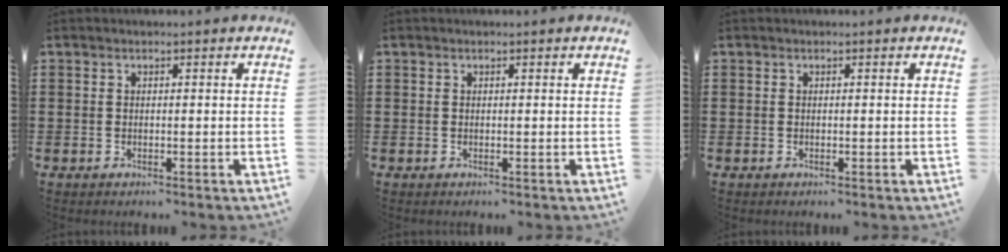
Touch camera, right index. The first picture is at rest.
{"total": 0.0}
{"total": 0.0}